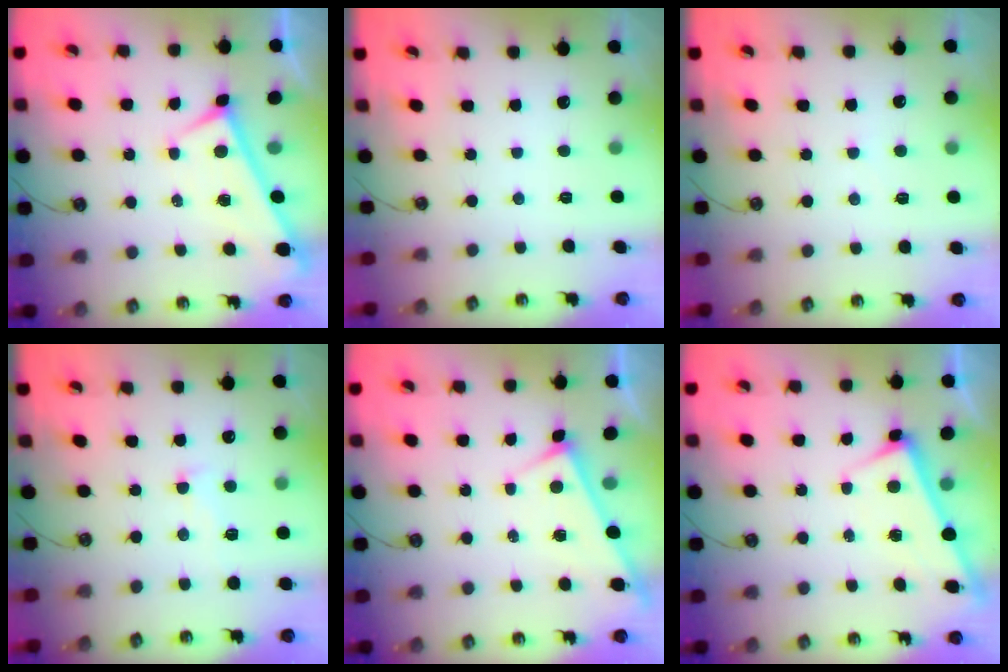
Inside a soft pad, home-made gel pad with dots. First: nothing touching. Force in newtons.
{"total": 0.0}
{"total": 4.3, "press": 4.3, "slide": 0.4}
{"total": 1.5, "press": 0.9, "slide": 1.2}
{"total": 3.0, "press": 3.0, "slide": 0.2}
{"total": 2.4, "press": 2.4, "slide": 0.1}